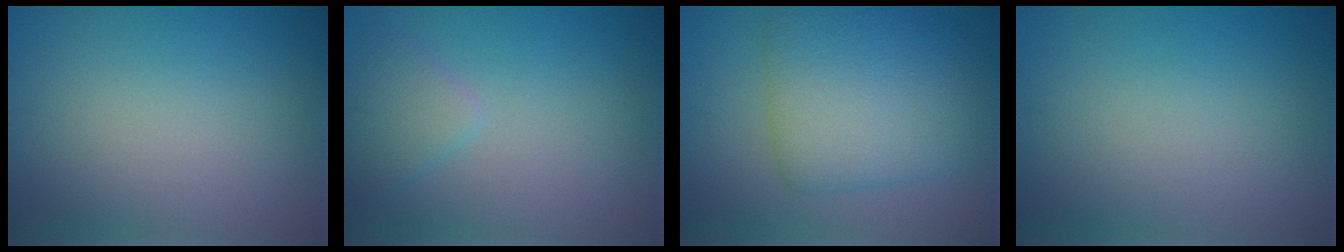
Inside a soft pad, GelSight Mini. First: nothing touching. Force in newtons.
{"total": 2.3, "press": 2.3, "slide": 0.1}
{"total": 8.2, "press": 8.2, "slide": 0.1}
{"total": 0.0}